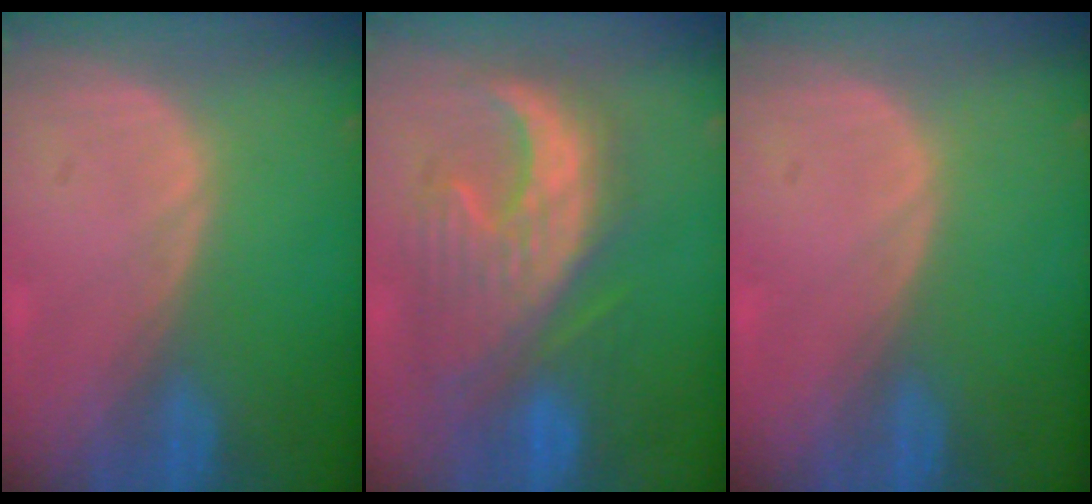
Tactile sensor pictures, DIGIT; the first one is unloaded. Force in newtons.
{"total": 10.8, "press": 10.5, "slide": 2.8}
{"total": 0.0}